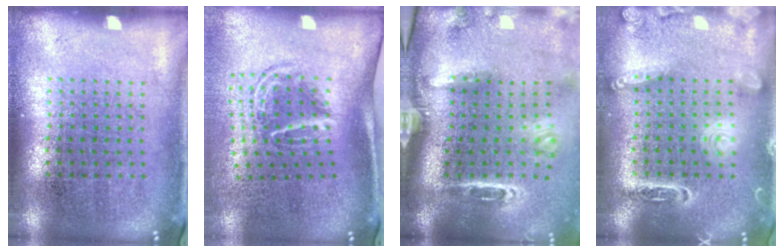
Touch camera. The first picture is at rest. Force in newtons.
{"total": 1.7, "press": 1.1, "slide": 1.3}
{"total": 3.2, "press": 2.1, "slide": 2.4}
{"total": 1.8, "press": 1.8, "slide": 0.2}